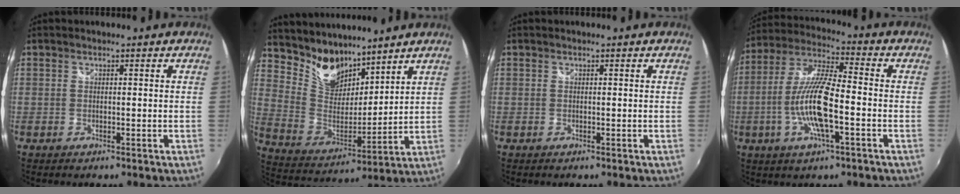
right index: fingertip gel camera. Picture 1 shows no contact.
{"total": 13.3, "force": [10.4, 7.2, 4.1], "torque": [-0.103, 0.008, 0.209]}
{"total": 0.0}
{"total": 13.6, "force": [-3.7, 2.8, 12.8], "torque": [-0.260, -0.005, -0.072]}